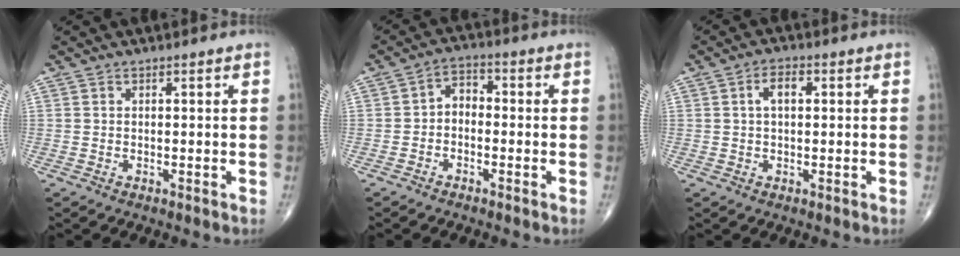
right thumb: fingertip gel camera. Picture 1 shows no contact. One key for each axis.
{"total": 4.0, "fx": -0.9, "fy": 2.9, "fz": 2.6, "tx": -0.029, "ty": 0.024, "tz": -0.032}
{"total": 3.8, "fx": 0.8, "fy": 2.0, "fz": 3.1, "tx": -0.053, "ty": 0.010, "tz": 0.011}